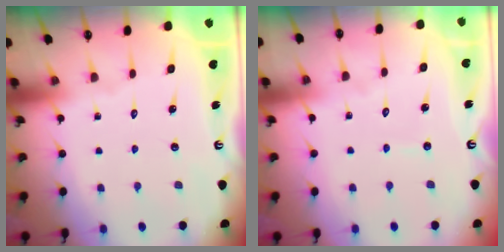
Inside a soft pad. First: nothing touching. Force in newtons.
{"total": 2.5, "press": 2.5, "slide": 0.2}